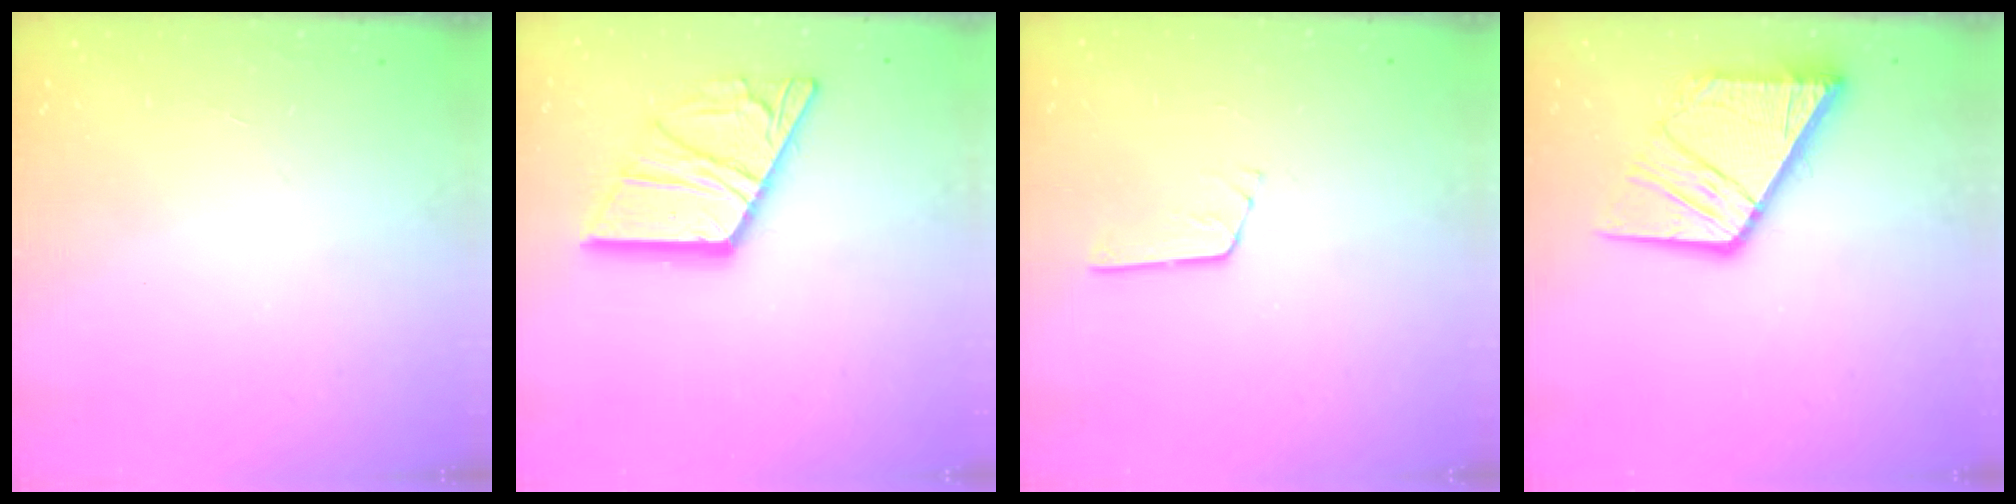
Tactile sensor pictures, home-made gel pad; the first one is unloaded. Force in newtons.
{"total": 18.9, "press": 18.8, "slide": 1.8}
{"total": 2.4, "press": 2.4, "slide": 0.2}
{"total": 15.0, "press": 14.8, "slide": 1.9}